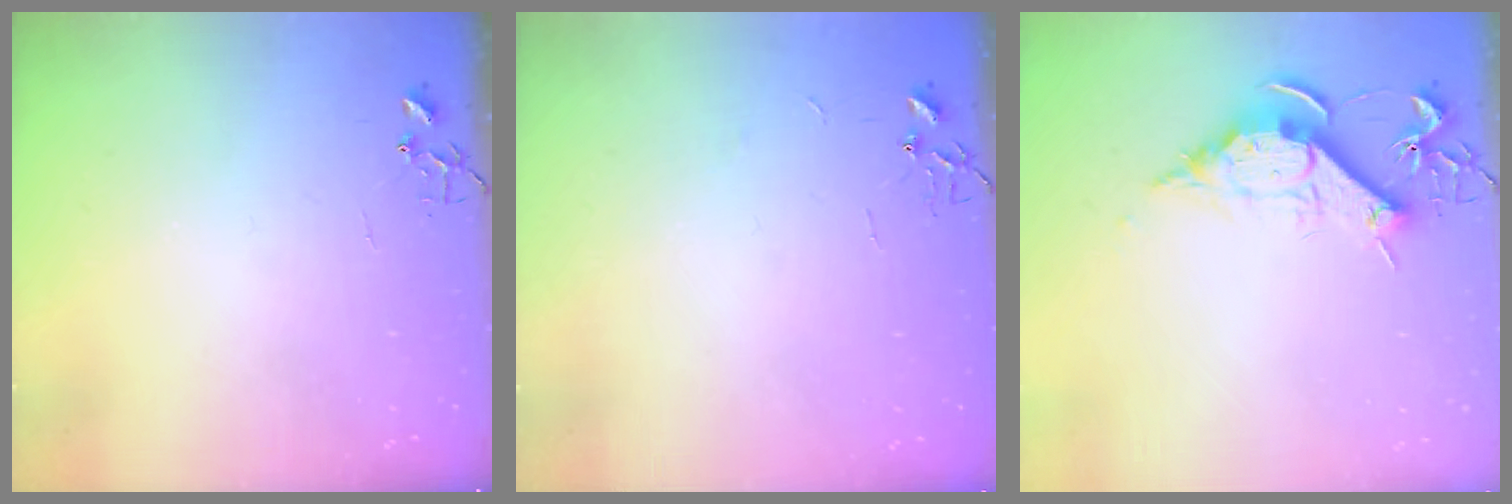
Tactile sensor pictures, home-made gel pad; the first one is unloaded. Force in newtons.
{"total": 2.4, "press": 2.4, "slide": 0.3}
{"total": 10.8, "press": 10.8, "slide": 0.1}